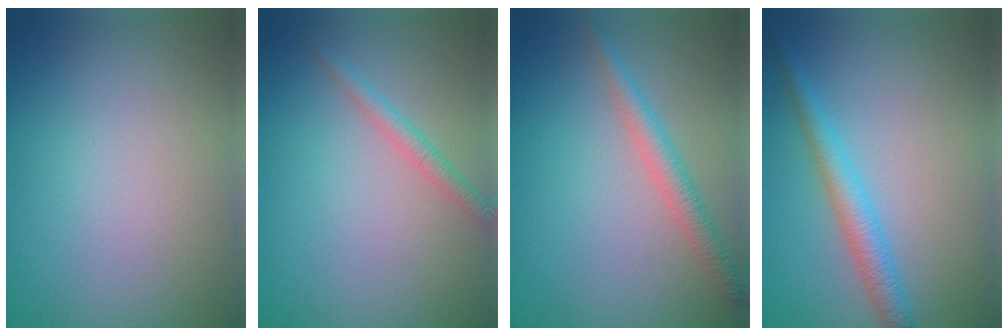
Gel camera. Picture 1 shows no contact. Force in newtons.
{"total": 1.6, "press": 1.6, "slide": 0.0}
{"total": 2.4, "press": 2.4, "slide": 0.1}
{"total": 2.6, "press": 2.6, "slide": 0.2}